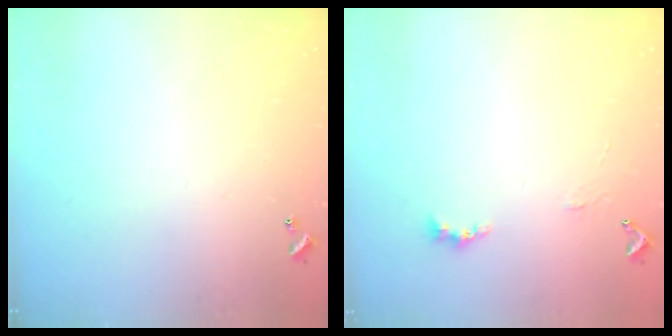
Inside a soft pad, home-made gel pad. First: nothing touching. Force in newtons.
{"total": 2.0, "press": 1.9, "slide": 0.6}